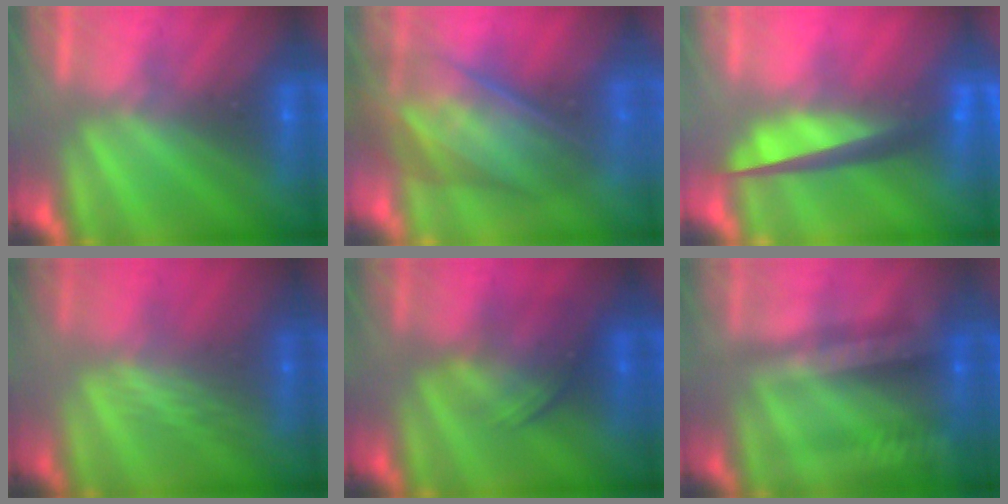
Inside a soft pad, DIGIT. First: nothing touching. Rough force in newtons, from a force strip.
{"total": 5.6}
{"total": 7.5}
{"total": 2.4}
{"total": 1.8}
{"total": 2.4}